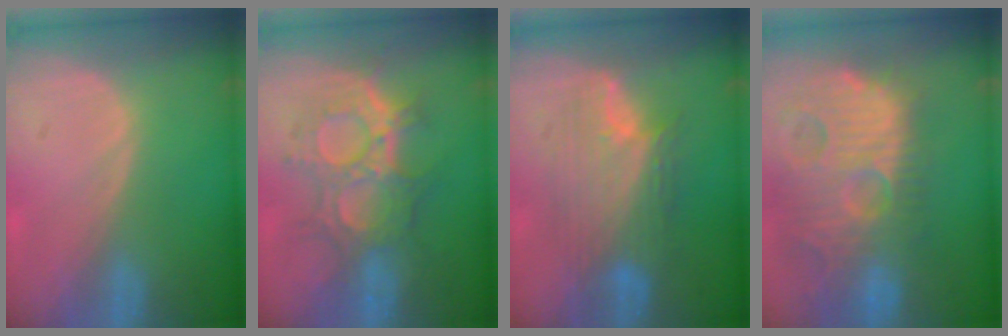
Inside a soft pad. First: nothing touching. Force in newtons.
{"total": 9.4, "press": 9.4, "slide": 1.1}
{"total": 7.8, "press": 7.8, "slide": 0.2}
{"total": 14.8, "press": 12.6, "slide": 7.6}